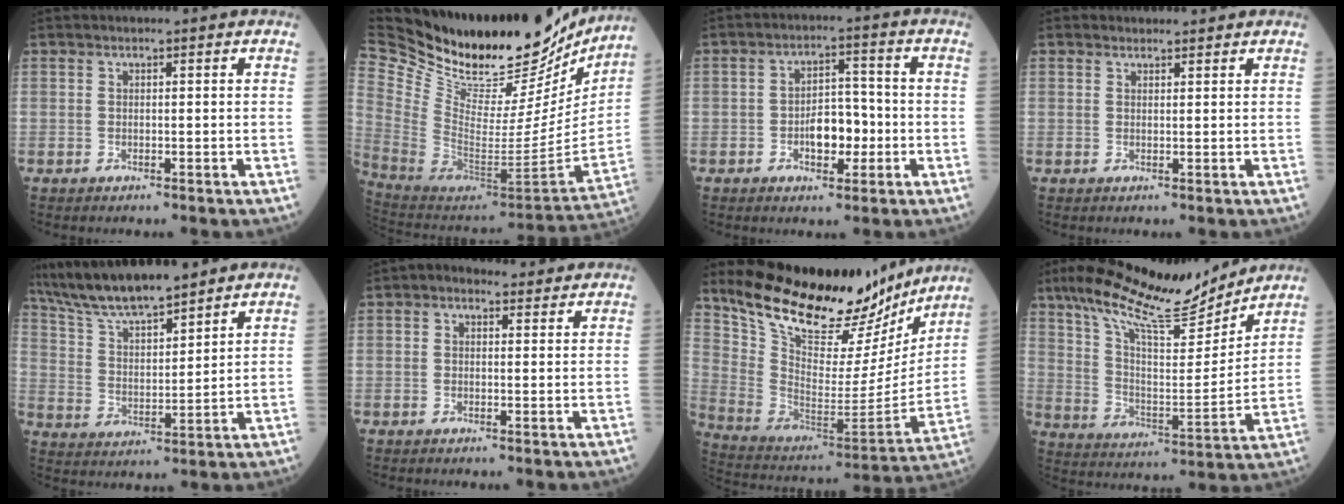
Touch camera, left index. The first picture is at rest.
{"total": 35.8, "force": [29.6, 10.3, 17.2], "torque": [-0.318, -0.054, 0.448]}
{"total": 6.0, "force": [-1.9, 3.2, 4.7], "torque": [-0.075, 0.011, -0.031]}
{"total": 2.1, "force": [1.8, 0.9, -0.1], "torque": [0.004, 0.006, 0.025]}
{"total": 14.3, "force": [12.6, 2.1, 6.5], "torque": [-0.122, 0.006, 0.232]}
{"total": 3.6, "force": [2.4, 2.2, 1.6], "torque": [-0.028, 0.025, 0.036]}
{"total": 24.0, "force": [20.5, 7.2, 10.1], "torque": [-0.164, -0.036, 0.317]}
{"total": 17.0, "force": [14.3, 2.5, 8.9], "torque": [-0.162, 0.001, 0.243]}